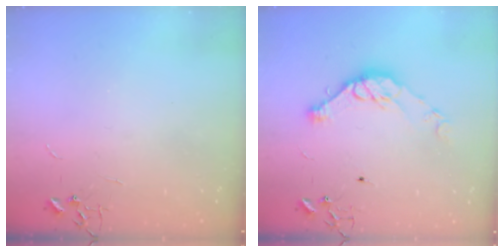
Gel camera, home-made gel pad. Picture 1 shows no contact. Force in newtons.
{"total": 11.8, "press": 11.8, "slide": 0.7}